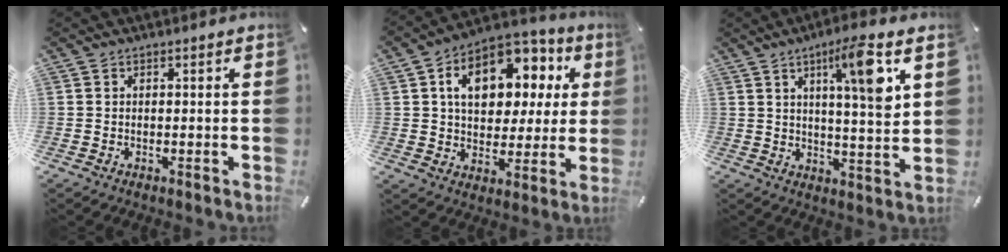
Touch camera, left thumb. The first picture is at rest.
{"total": 15.2, "force": [5.2, 10.6, 9.6], "torque": [-0.147, -0.018, 0.093]}
{"total": 11.2, "force": [5.4, 1.3, 9.8], "torque": [-0.158, -0.021, 0.079]}